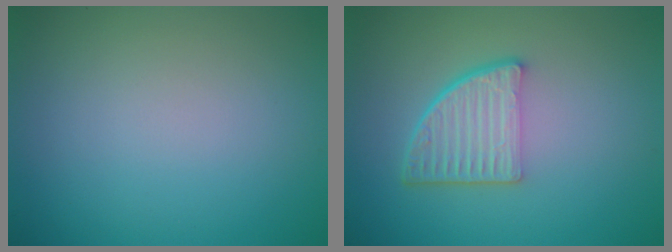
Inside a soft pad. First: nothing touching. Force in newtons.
{"total": 4.8, "press": 3.3, "slide": 3.5}